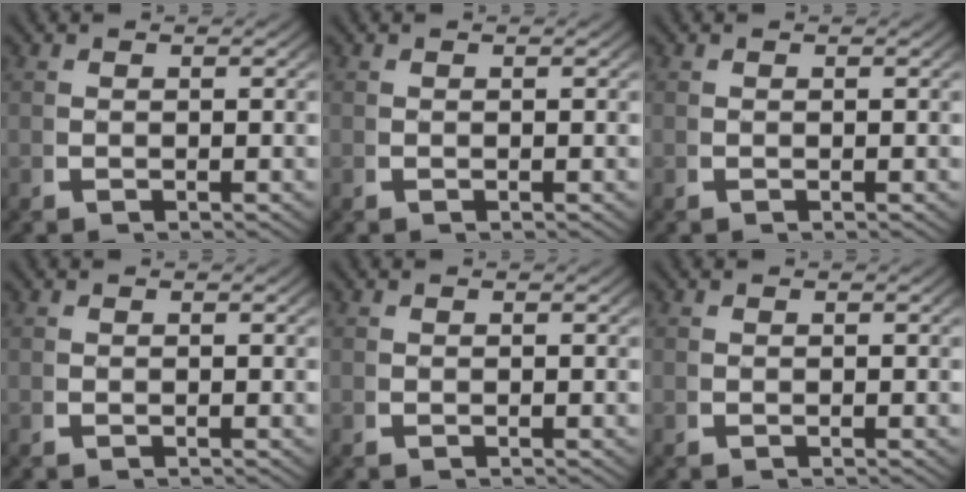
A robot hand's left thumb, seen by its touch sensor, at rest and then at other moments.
{"total": 0.0}
{"total": 0.0}
{"total": 0.0}
{"total": 0.0}
{"total": 0.0}